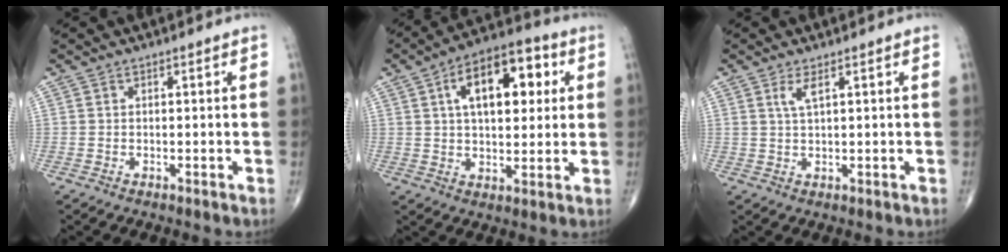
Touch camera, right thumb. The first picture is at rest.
{"total": 15.6, "force": [4.4, 8.1, 12.6], "torque": [-0.165, 0.013, 0.064]}
{"total": 2.5, "force": [1.2, 0.5, 2.1], "torque": [-0.052, -0.006, 0.030]}